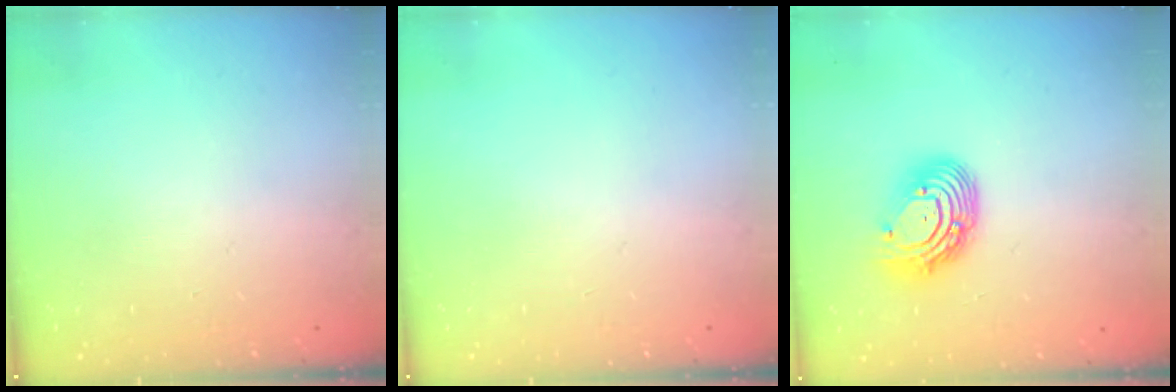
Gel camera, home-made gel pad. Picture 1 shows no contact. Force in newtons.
{"total": 0.0}
{"total": 11.5, "press": 11.5, "slide": 1.1}